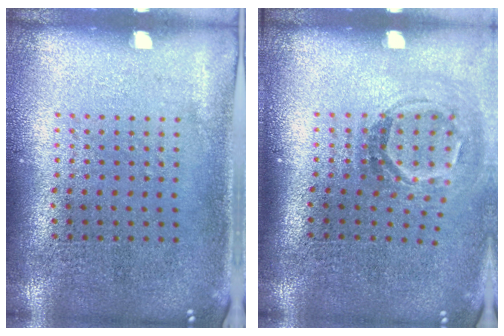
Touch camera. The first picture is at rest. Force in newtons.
{"total": 1.8, "press": 1.2, "slide": 1.4}